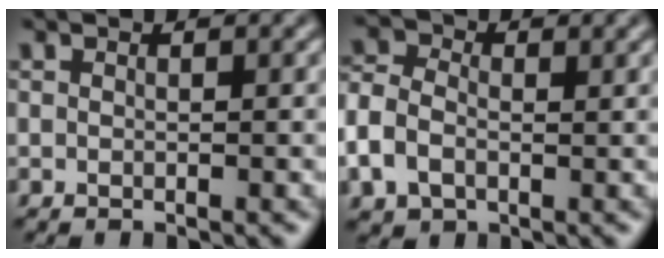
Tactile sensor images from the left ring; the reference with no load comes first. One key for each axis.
{"total": 4.6, "fx": -0.6, "fy": 3.5, "fz": 2.9, "tx": -0.084, "ty": 0.002, "tz": -0.018}